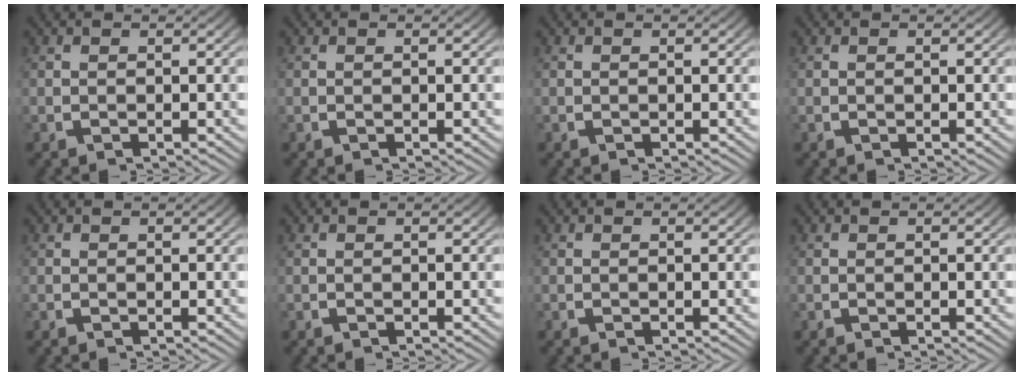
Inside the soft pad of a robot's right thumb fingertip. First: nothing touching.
{"total": 0.0}
{"total": 0.0}
{"total": 0.0}
{"total": 0.0}
{"total": 0.0}
{"total": 0.0}
{"total": 0.0}